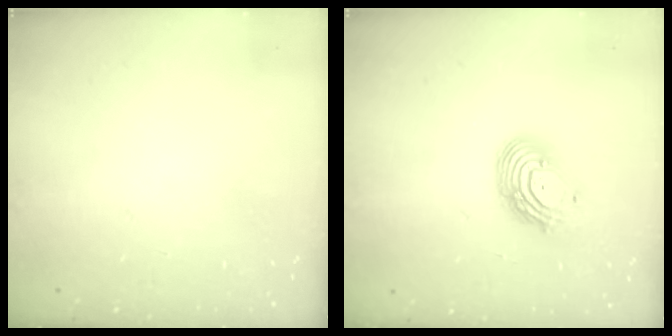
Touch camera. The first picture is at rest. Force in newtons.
{"total": 11.5, "press": 11.5, "slide": 1.1}